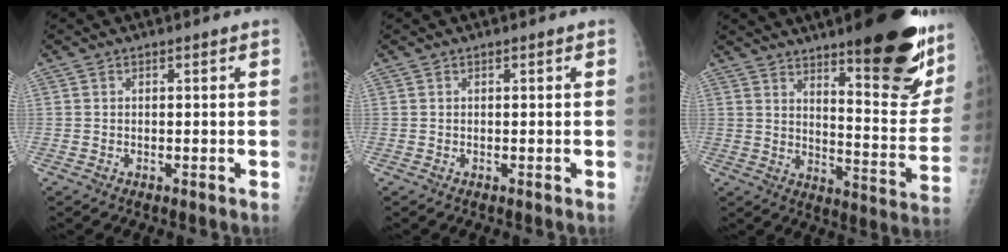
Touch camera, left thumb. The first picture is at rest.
{"total": 0.0}
{"total": 23.2, "force": [14.1, 5.7, 17.5], "torque": [-0.200, -0.086, 0.202]}